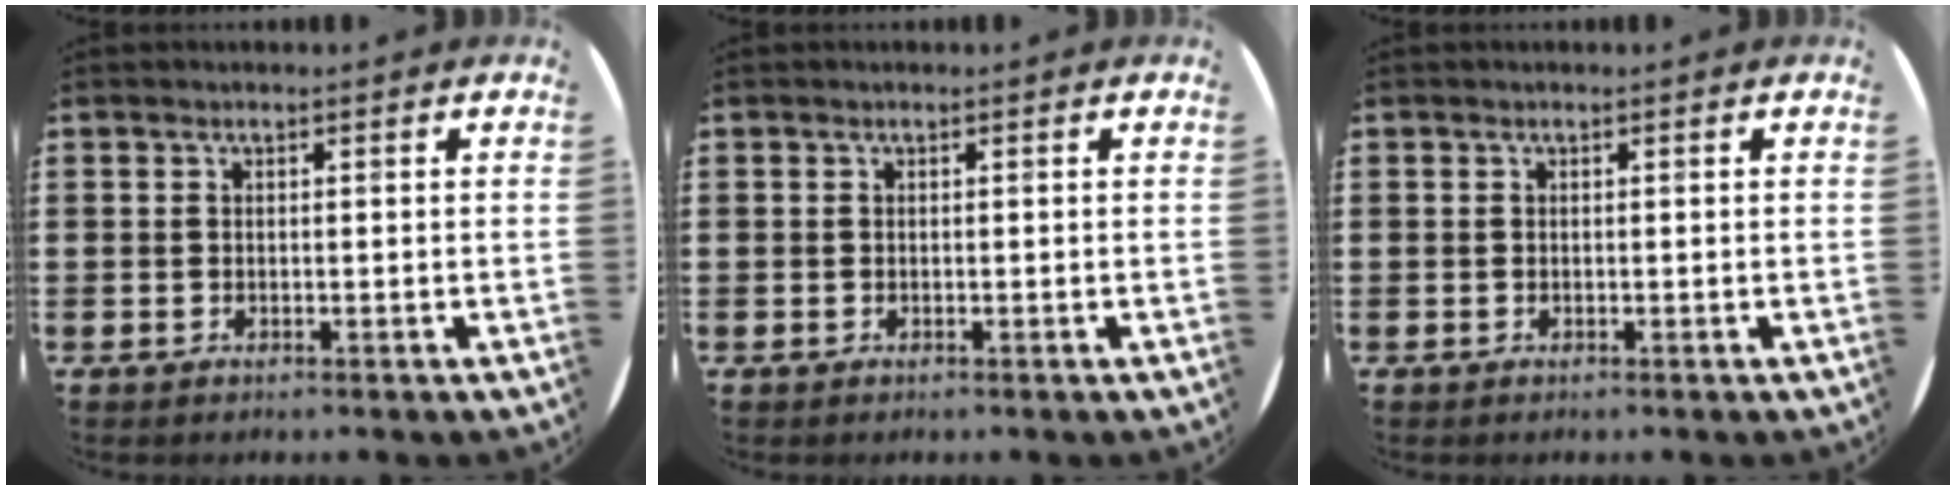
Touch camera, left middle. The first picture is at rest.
{"total": 0.0}
{"total": 0.0}